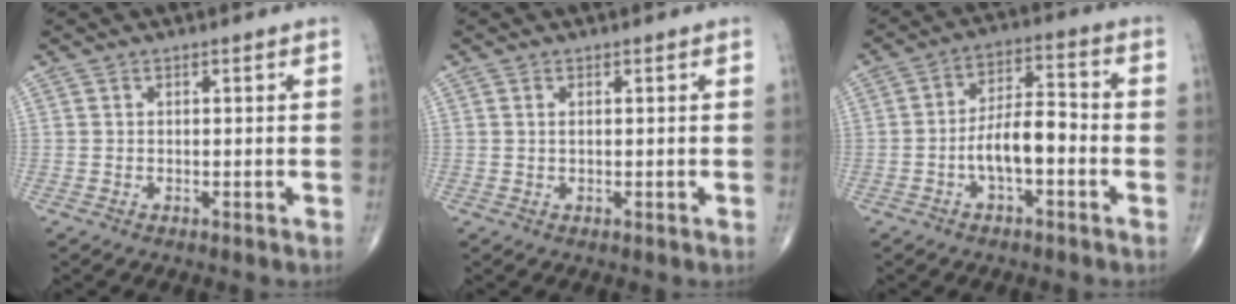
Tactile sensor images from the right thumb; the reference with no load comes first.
{"total": 0.5, "force": [0.2, 0.2, 0.5], "torque": [-0.012, 0.002, 0.004]}
{"total": 8.8, "force": [-2.6, 3.7, 7.6], "torque": [-0.126, 0.039, -0.051]}